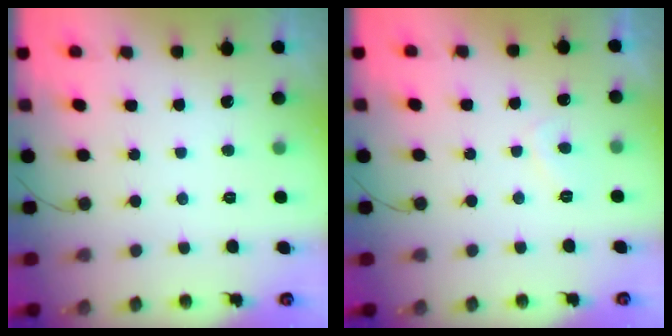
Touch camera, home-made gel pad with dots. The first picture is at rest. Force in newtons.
{"total": 1.5, "press": 1.4, "slide": 0.6}